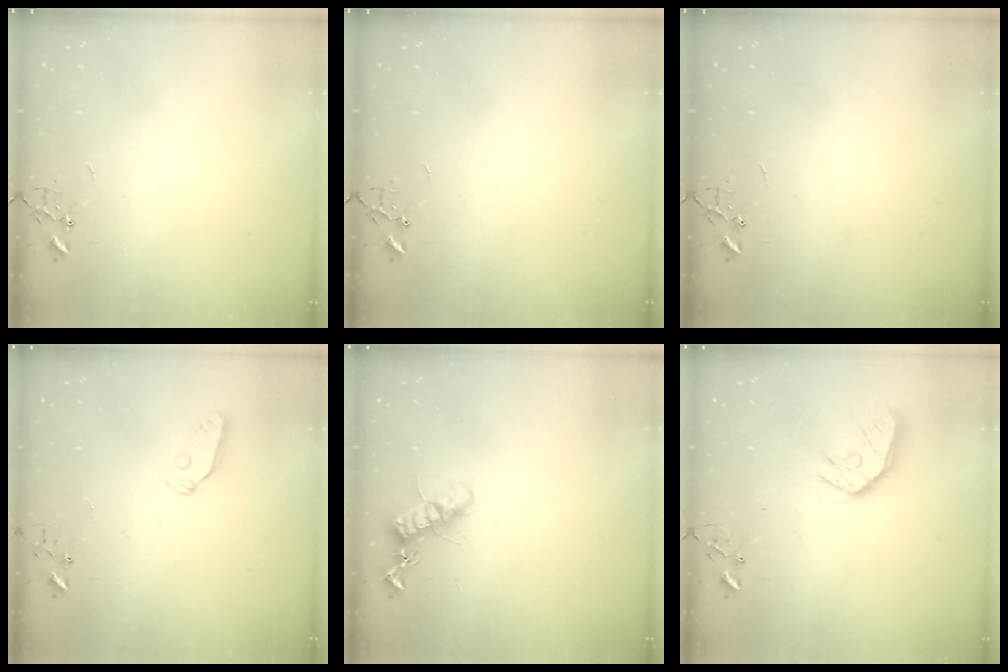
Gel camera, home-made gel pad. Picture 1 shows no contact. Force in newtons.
{"total": 0.0}
{"total": 0.0}
{"total": 6.5, "press": 6.5, "slide": 0.2}
{"total": 12.5, "press": 12.5, "slide": 0.4}
{"total": 12.6, "press": 12.5, "slide": 1.4}